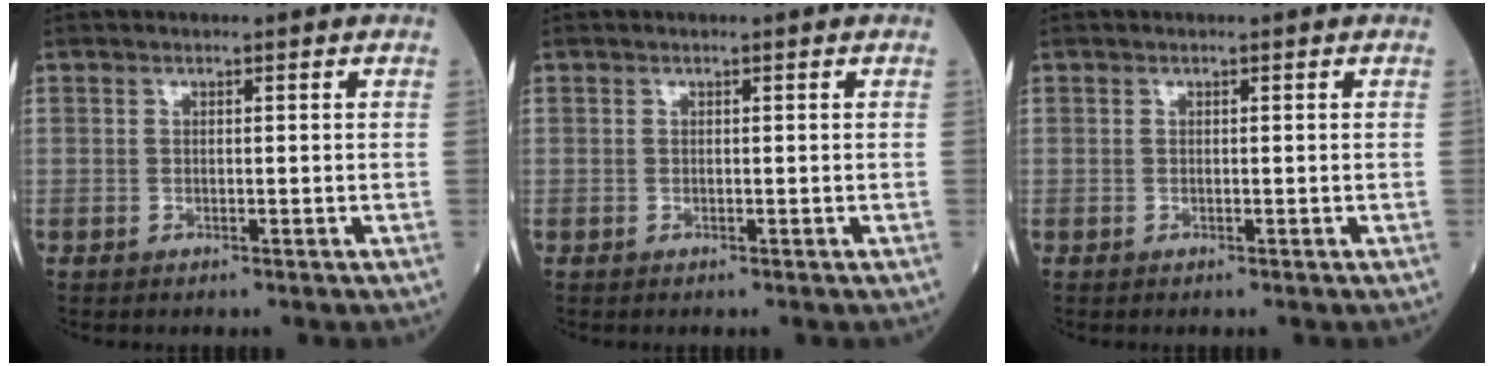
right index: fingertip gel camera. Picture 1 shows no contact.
{"total": 0.0}
{"total": 0.0}